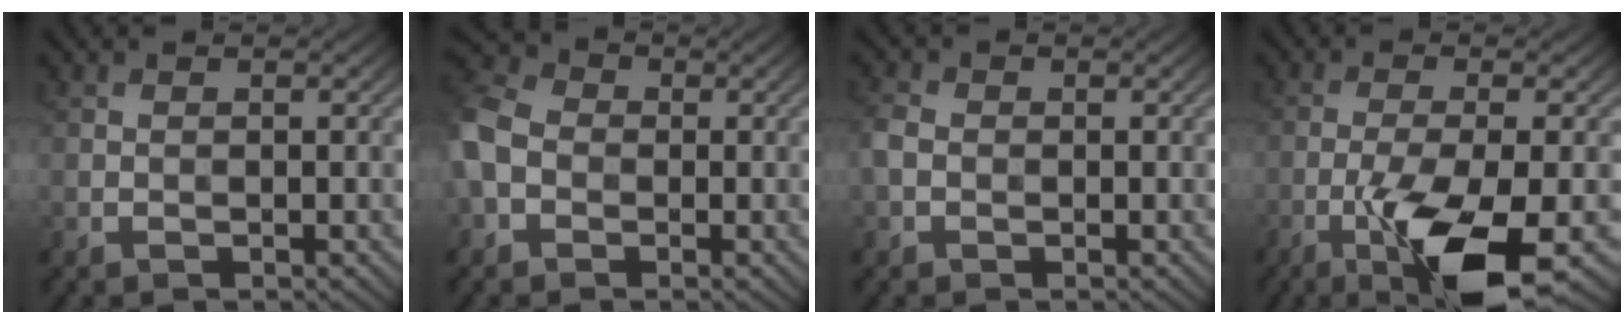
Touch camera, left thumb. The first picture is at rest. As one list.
[{"total": 6.9, "force": [-1.5, 5.5, 3.8], "torque": [-0.124, 0.000, -0.046]}, {"total": 2.3, "force": [-0.4, 1.9, 1.2], "torque": [-0.033, 0.002, -0.015]}, {"total": 10.2, "force": [-4.7, 2.4, 8.7], "torque": [-0.155, -0.007, -0.087]}]